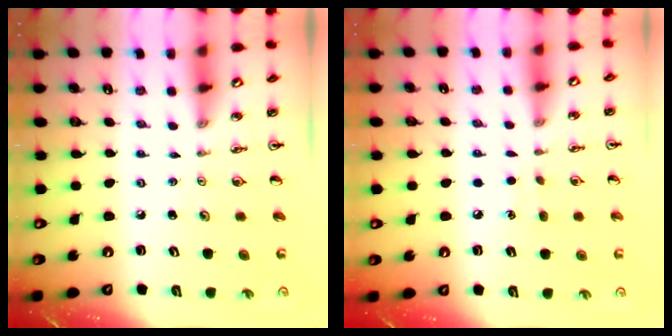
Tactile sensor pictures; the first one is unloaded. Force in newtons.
{"total": 6.9, "press": 6.9, "slide": 0.8}